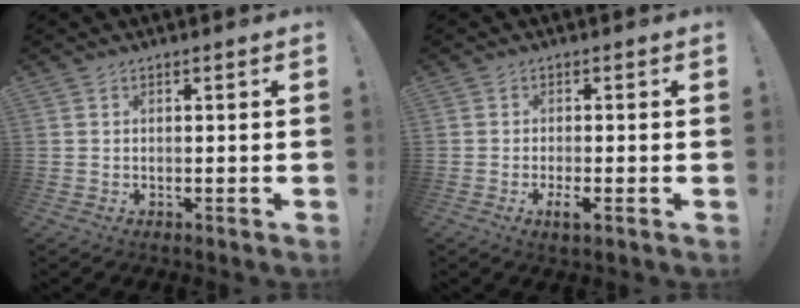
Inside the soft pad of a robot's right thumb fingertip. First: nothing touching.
{"total": 3.2, "force": [-1.3, 0.2, 3.0], "torque": [-0.057, -0.004, -0.021]}